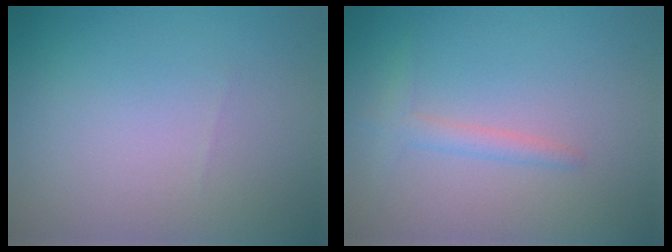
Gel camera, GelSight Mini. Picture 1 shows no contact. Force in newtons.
{"total": 1.6, "press": 1.6, "slide": 0.1}